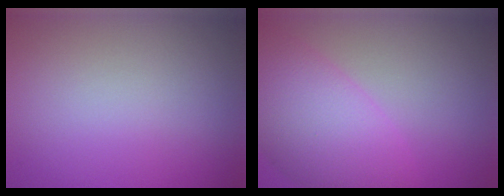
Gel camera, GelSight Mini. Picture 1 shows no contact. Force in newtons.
{"total": 5.5, "press": 5.5, "slide": 0.4}